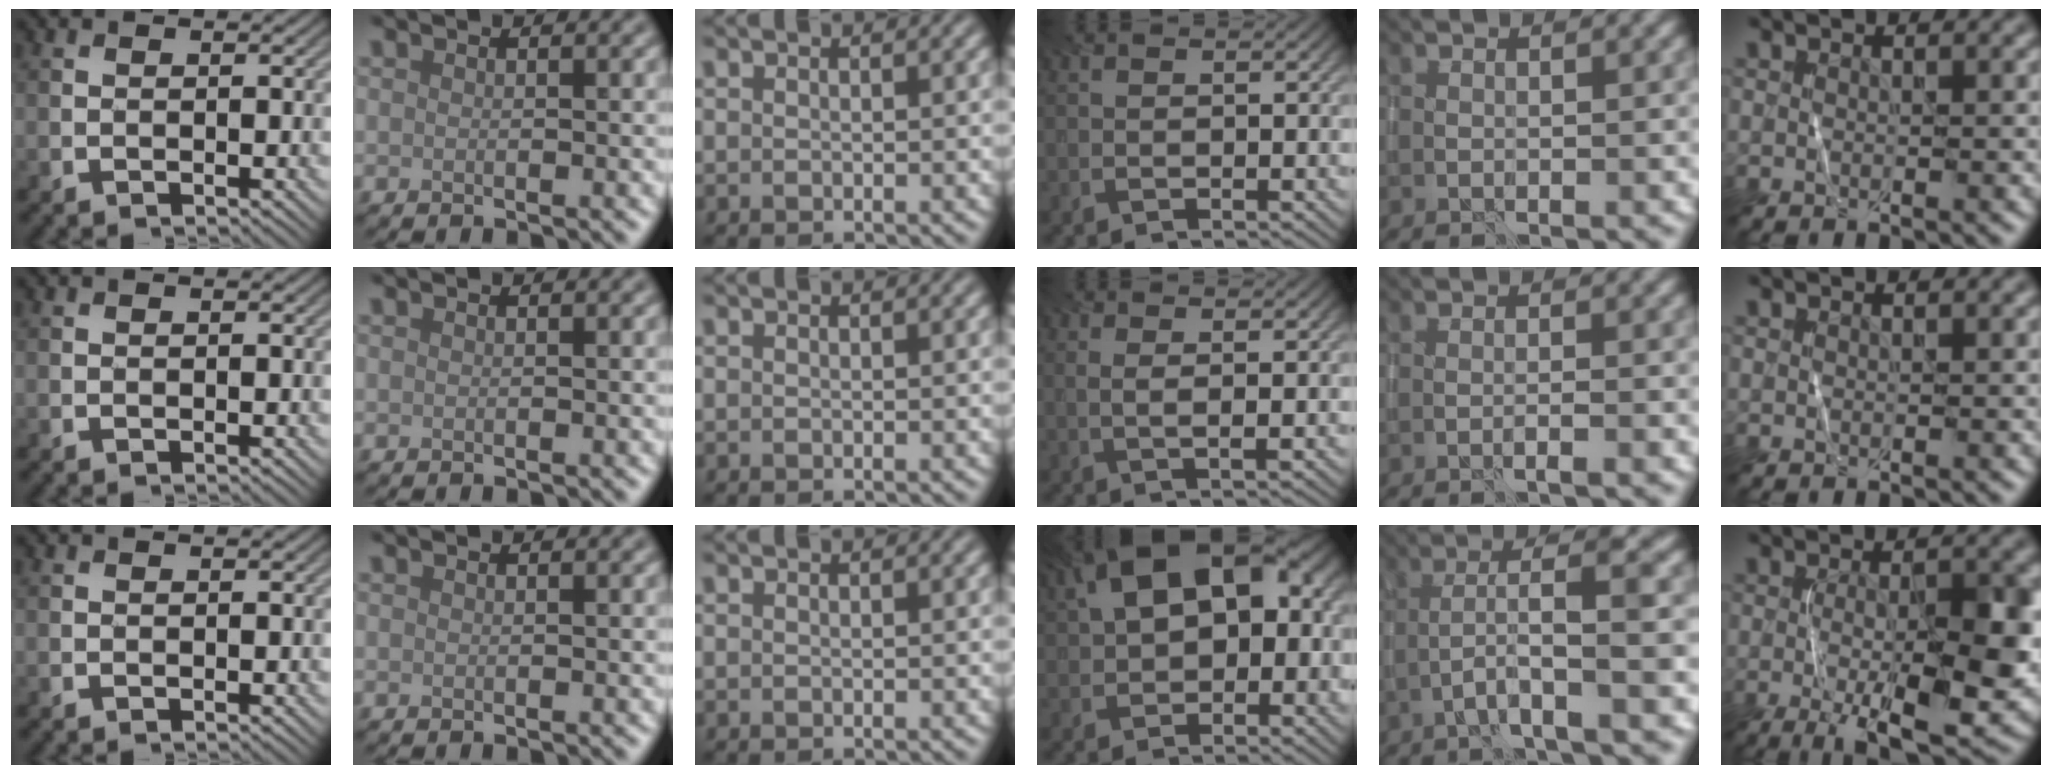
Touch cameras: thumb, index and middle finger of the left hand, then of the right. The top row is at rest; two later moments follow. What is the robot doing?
{"motion": "wrap", "object": "sponge"}